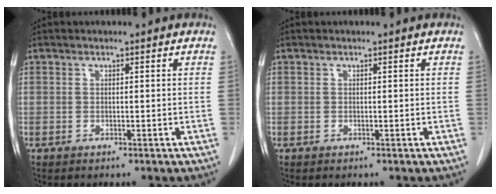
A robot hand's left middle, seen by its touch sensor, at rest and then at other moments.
{"total": 0.0}